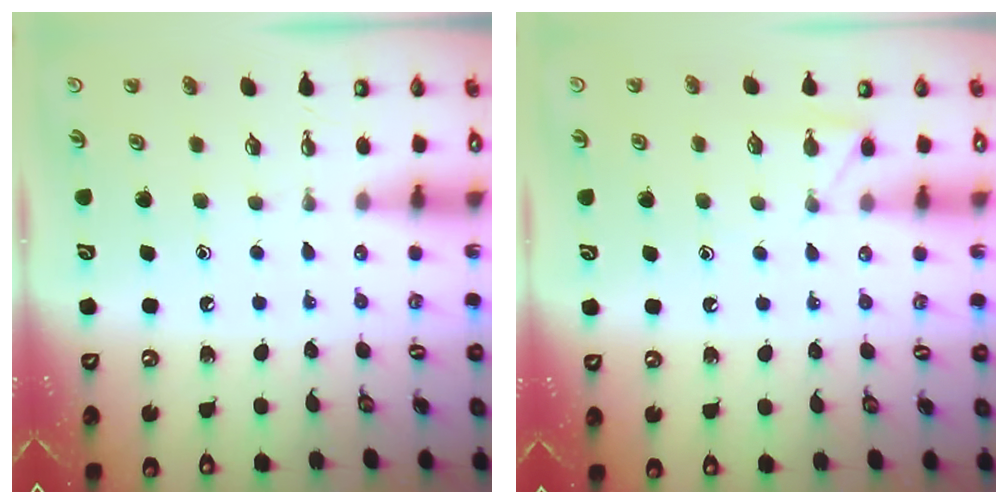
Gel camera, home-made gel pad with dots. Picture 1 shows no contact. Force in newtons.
{"total": 5.6, "press": 5.6, "slide": 0.7}